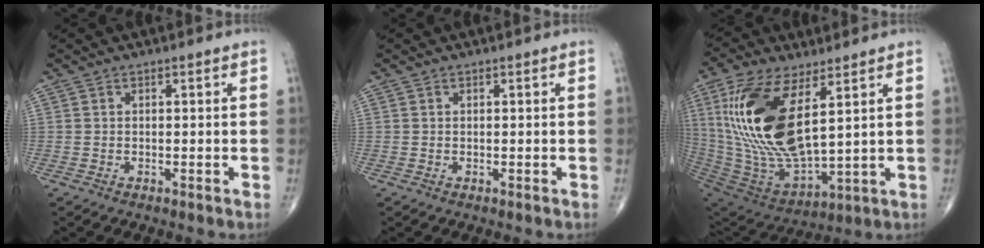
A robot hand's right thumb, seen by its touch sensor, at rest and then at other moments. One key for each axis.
{"total": 0.0}
{"total": 23.6, "fx": 6.9, "fy": 10.4, "fz": 20.0, "tx": -0.412, "ty": -0.032, "tz": 0.140}